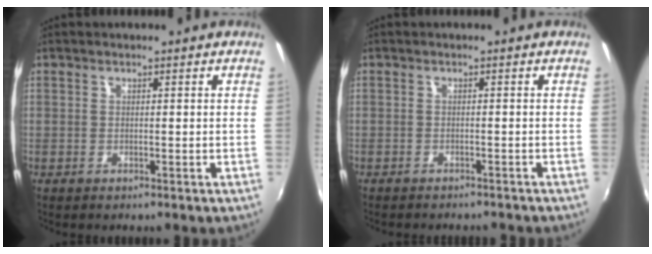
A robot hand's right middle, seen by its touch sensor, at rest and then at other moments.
{"total": 4.4, "force": [-4.0, 1.0, 1.6], "torque": [-0.039, -0.012, -0.057]}